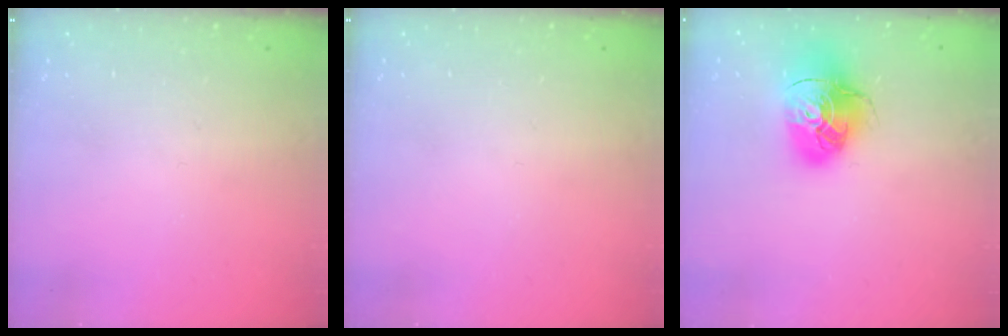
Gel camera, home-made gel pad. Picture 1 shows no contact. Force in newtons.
{"total": 0.0}
{"total": 14.4, "press": 14.3, "slide": 1.8}